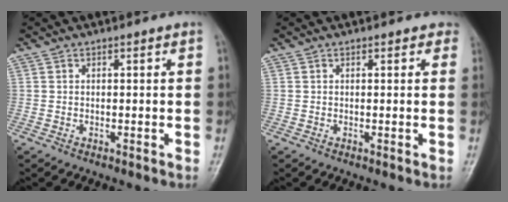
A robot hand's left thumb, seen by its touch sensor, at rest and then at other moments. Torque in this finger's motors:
{"motor_torque": [0.01, 0.08, 0.00, -0.10, 0.01]}